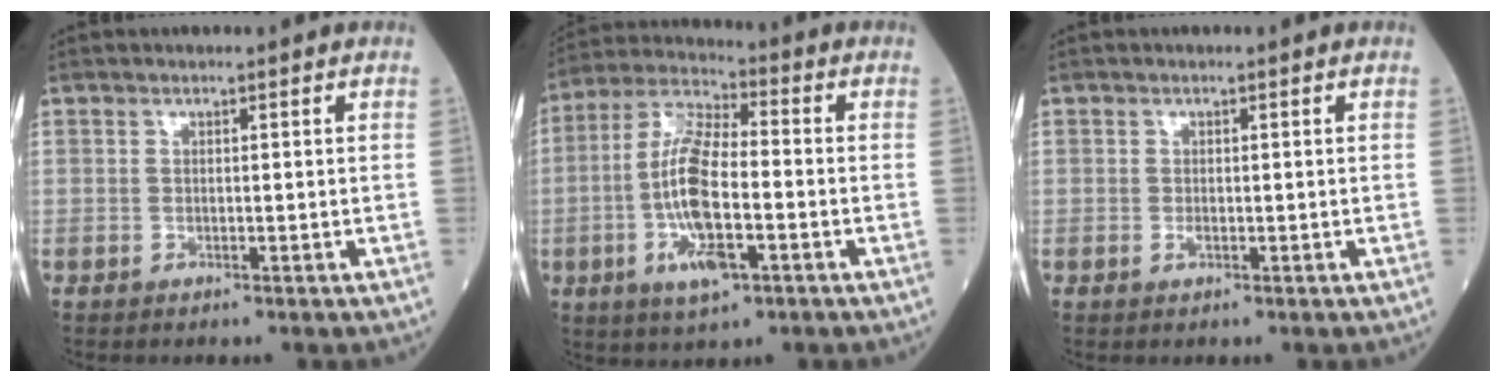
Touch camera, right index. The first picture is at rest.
{"total": 13.1, "force": [-3.1, 3.5, 12.3], "torque": [-0.253, -0.003, -0.057]}
{"total": 0.7, "force": [-0.3, 0.3, 0.5], "torque": [-0.012, 0.000, -0.004]}